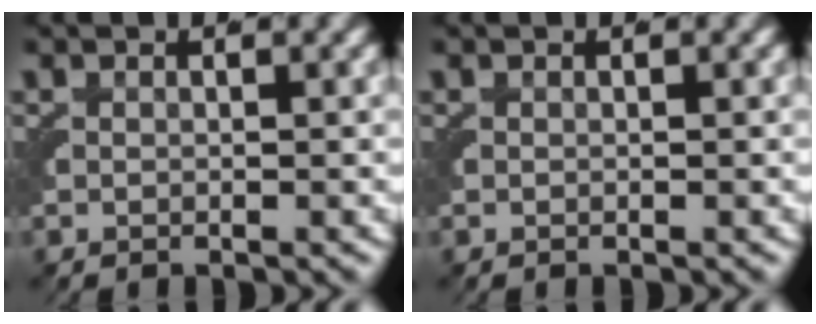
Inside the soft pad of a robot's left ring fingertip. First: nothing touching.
{"total": 0.0}